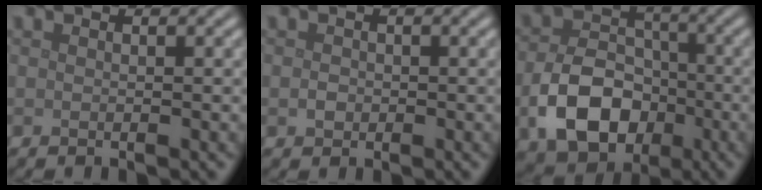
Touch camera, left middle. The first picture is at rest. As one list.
[{"total": 0.9, "force": [-0.2, 0.7, 0.4], "torque": [-0.007, -0.002, -0.006]}, {"total": 8.2, "force": [-2.8, 5.9, 5.0], "torque": [-0.097, -0.008, -0.049]}]